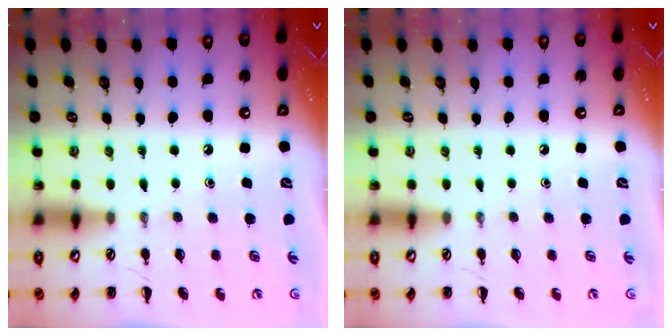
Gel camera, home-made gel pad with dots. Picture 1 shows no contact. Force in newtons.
{"total": 0.0}